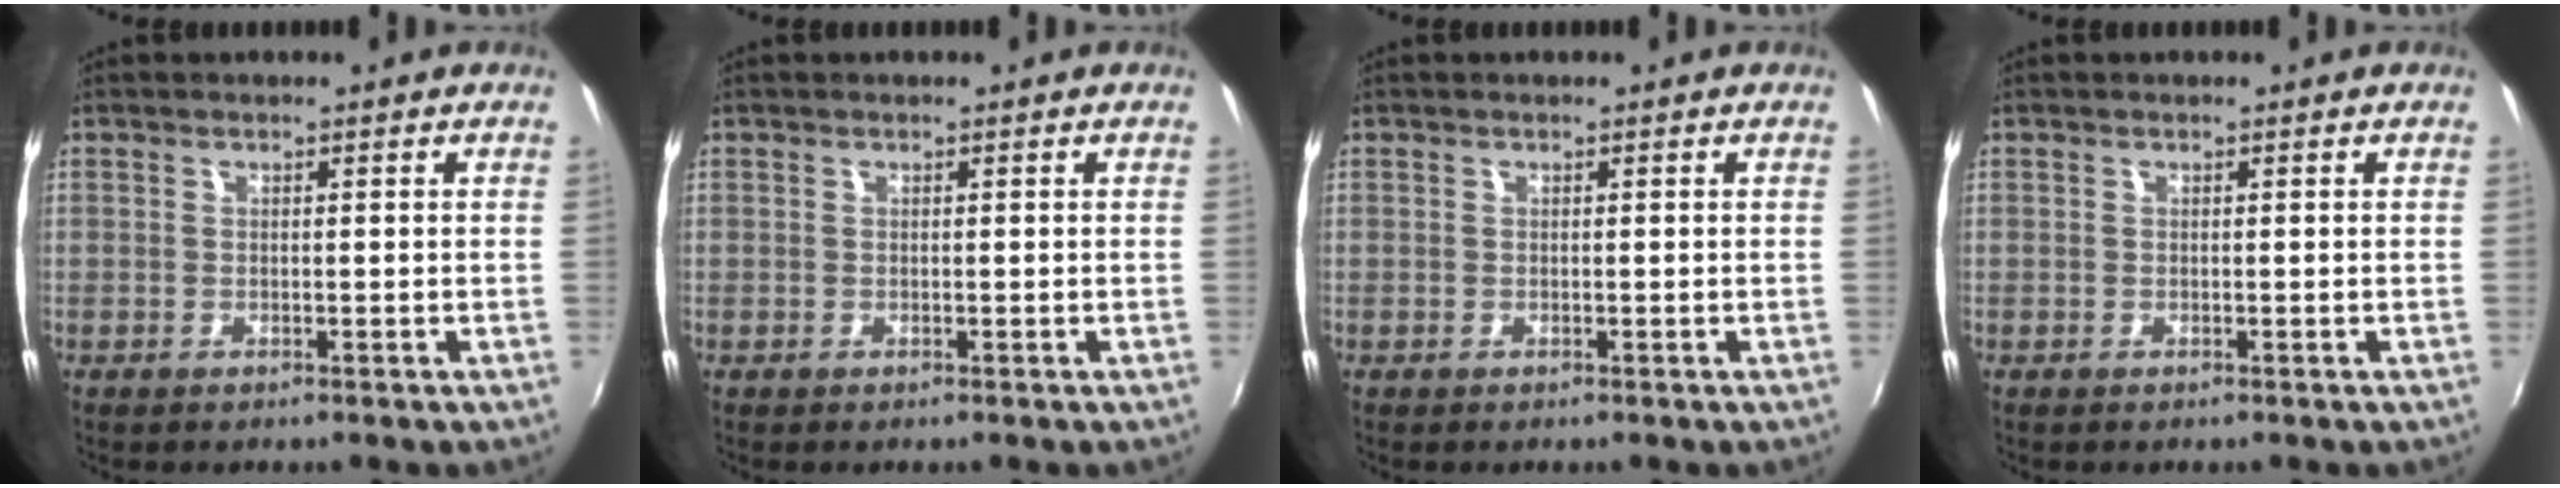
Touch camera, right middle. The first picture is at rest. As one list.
[{"total": 0.0}, {"total": 0.0}, {"total": 0.0}]